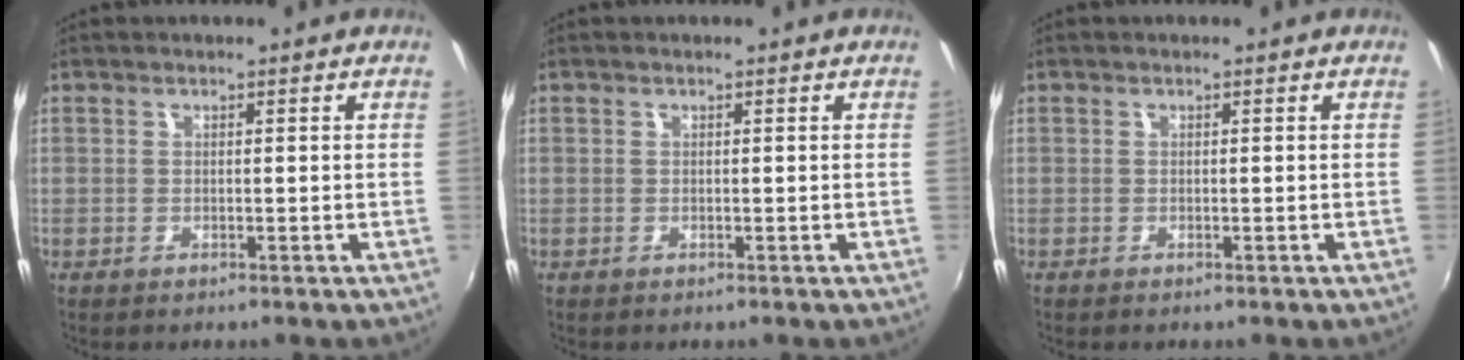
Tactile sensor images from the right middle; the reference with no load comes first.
{"total": 0.0}
{"total": 0.0}